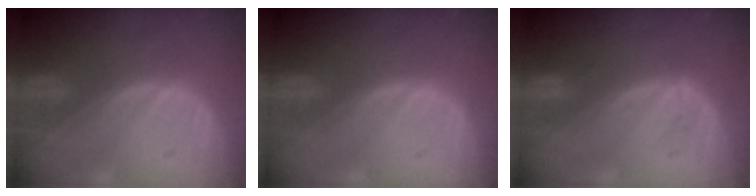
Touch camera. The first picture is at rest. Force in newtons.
{"total": 0.0}
{"total": 1.5, "press": 1.4, "slide": 0.3}